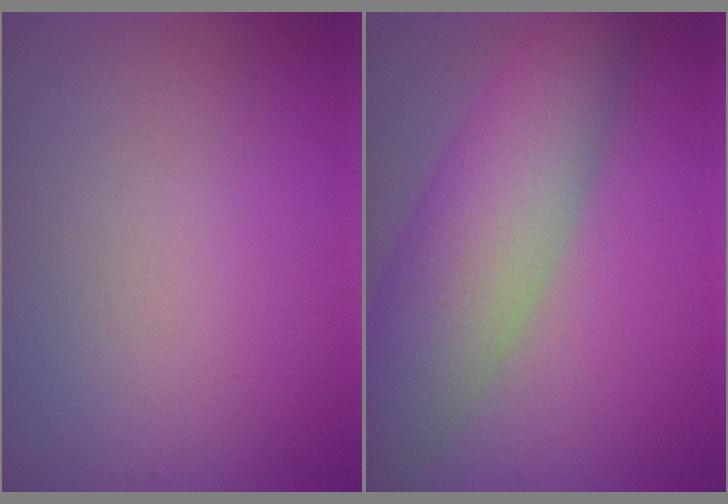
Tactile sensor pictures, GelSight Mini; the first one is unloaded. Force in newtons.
{"total": 8.8, "press": 8.8, "slide": 0.5}